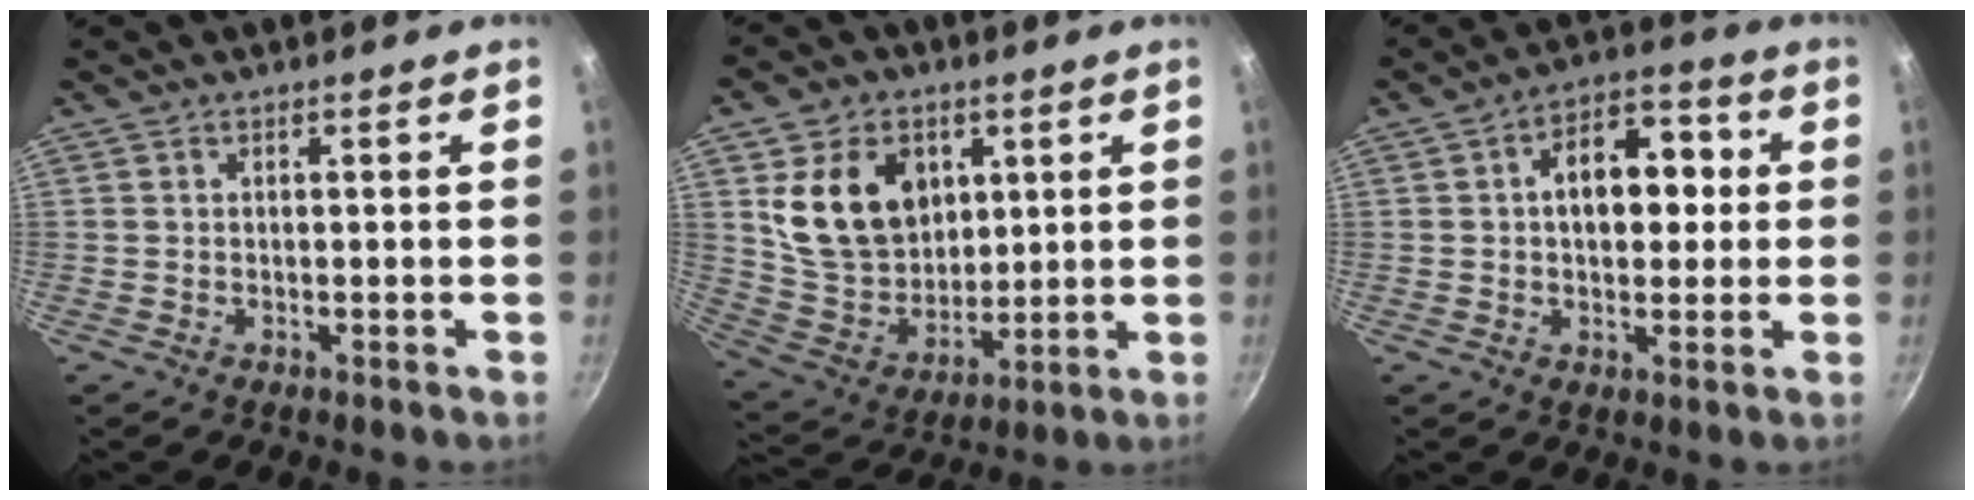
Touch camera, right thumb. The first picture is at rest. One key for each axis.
{"total": 17.2, "fx": 5.1, "fy": 13.2, "fz": 9.8, "tx": -0.138, "ty": -0.022, "tz": 0.102}
{"total": 11.6, "fx": 1.3, "fy": 7.6, "fz": 8.6, "tx": -0.083, "ty": 0.022, "tz": 0.007}